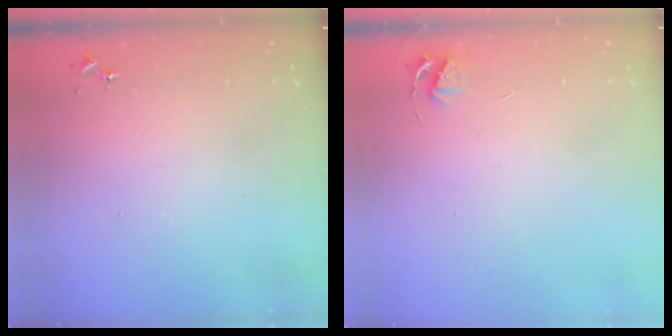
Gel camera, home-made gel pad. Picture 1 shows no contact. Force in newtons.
{"total": 4.1, "press": 4.1, "slide": 0.5}